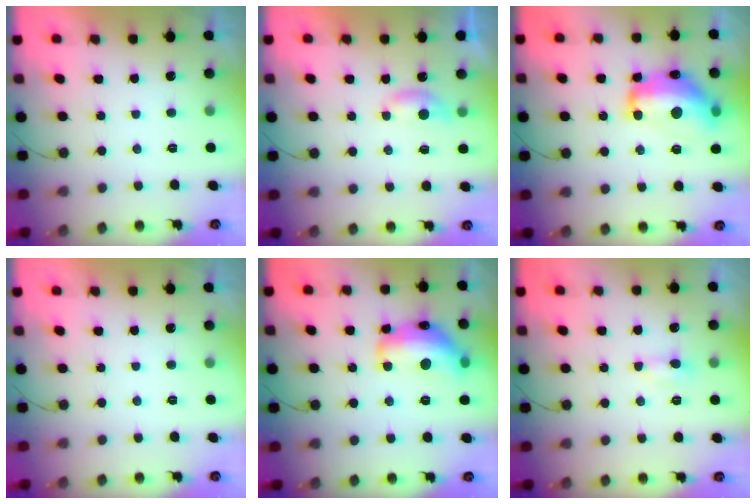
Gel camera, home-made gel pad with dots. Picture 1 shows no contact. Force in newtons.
{"total": 4.5, "press": 4.5, "slide": 0.5}
{"total": 17.3, "press": 17.3, "slide": 1.1}
{"total": 0.0}
{"total": 17.9, "press": 17.9, "slide": 0.9}
{"total": 3.5, "press": 3.5, "slide": 0.5}